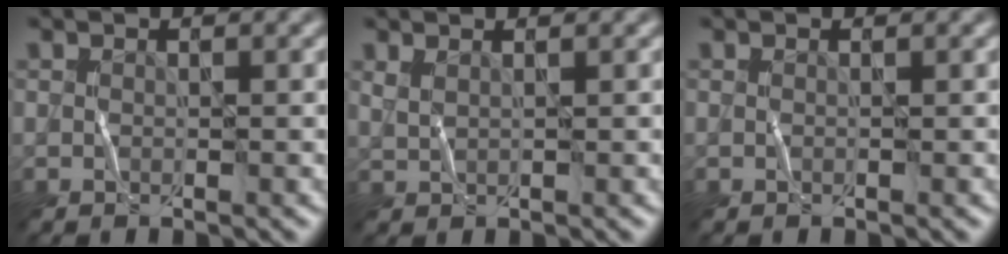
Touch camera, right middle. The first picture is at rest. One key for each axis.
{"total": 0.8, "fx": 0.7, "fy": 0.1, "fz": 0.5, "tx": -0.016, "ty": 0.000, "tz": 0.019}
{"total": 0.0}